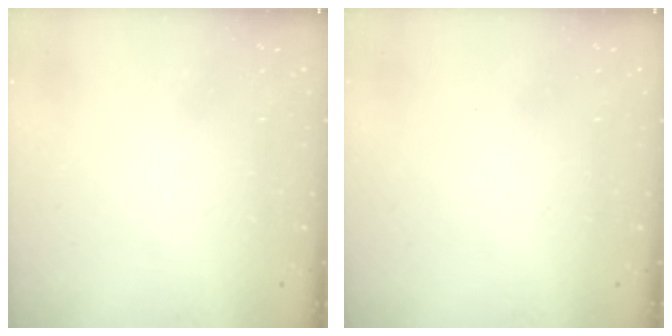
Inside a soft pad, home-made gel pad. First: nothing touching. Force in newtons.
{"total": 1.6, "press": 1.6, "slide": 0.1}